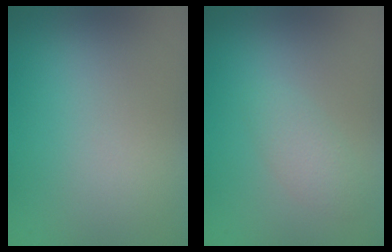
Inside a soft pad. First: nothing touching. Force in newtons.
{"total": 1.5, "press": 1.5, "slide": 0.0}